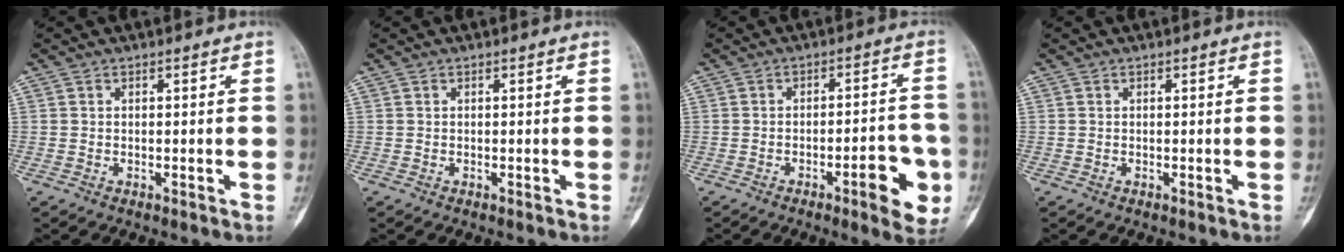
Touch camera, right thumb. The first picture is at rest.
{"total": 0.0}
{"total": 9.5, "force": [-3.7, 3.0, 8.2], "torque": [-0.085, 0.023, -0.047]}
{"total": 0.0}